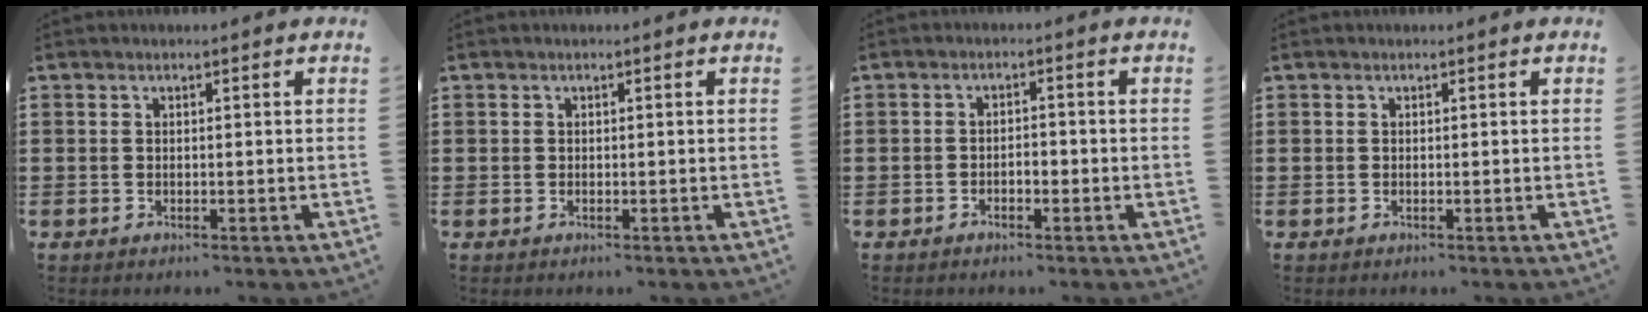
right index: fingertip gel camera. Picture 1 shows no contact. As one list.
[{"total": 0.0}, {"total": 1.4, "force": [-0.8, 0.5, 1.0], "torque": [-0.021, -0.001, -0.016]}, {"total": 0.0}]